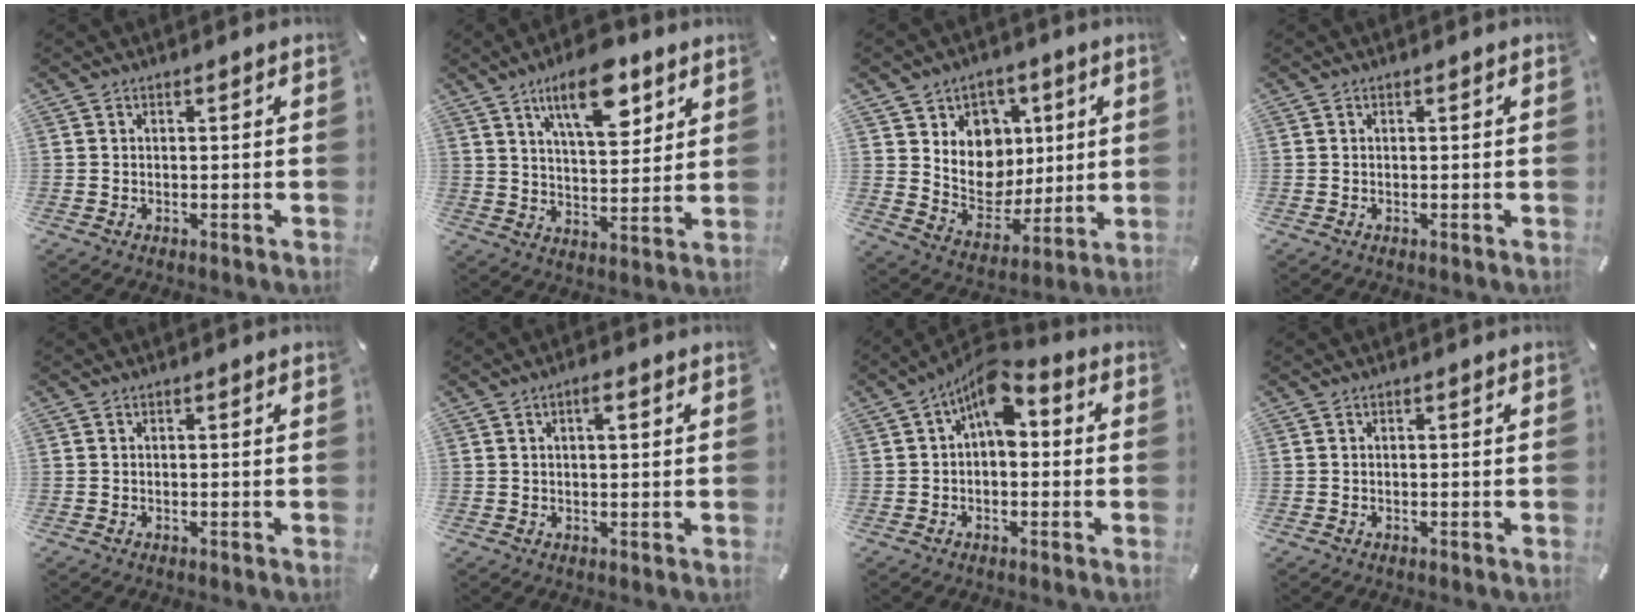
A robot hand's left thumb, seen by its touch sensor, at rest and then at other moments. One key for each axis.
{"total": 14.2, "fx": 8.3, "fy": 6.6, "fz": 9.6, "tx": -0.147, "ty": -0.030, "tz": 0.140}
{"total": 11.0, "fx": 3.2, "fy": 10.2, "fz": 2.6, "tx": -0.036, "ty": -0.040, "tz": 0.069}
{"total": 0.0}
{"total": 0.0}
{"total": 2.7, "fx": 1.0, "fy": 1.1, "fz": 2.3, "tx": -0.040, "ty": 0.003, "tz": 0.014}
{"total": 8.6, "fx": 2.9, "fy": 4.7, "fz": 6.7, "tx": -0.106, "ty": -0.016, "tz": 0.050}
{"total": 0.0}